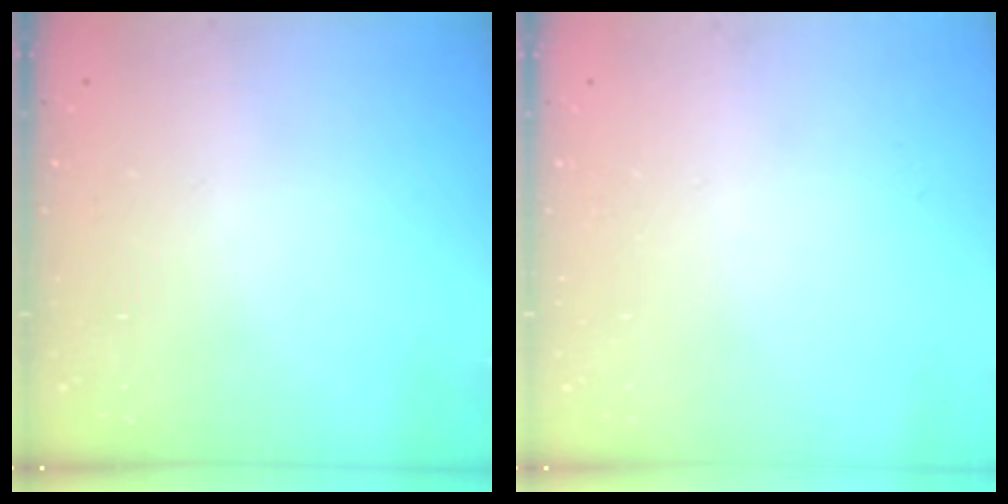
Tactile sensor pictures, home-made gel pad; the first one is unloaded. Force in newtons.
{"total": 0.0}